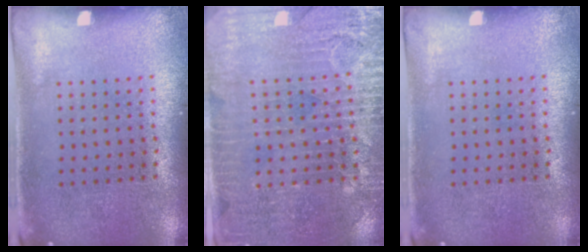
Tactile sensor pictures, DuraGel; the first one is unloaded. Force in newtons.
{"total": 3.3, "press": 3.0, "slide": 1.3}
{"total": 0.0}